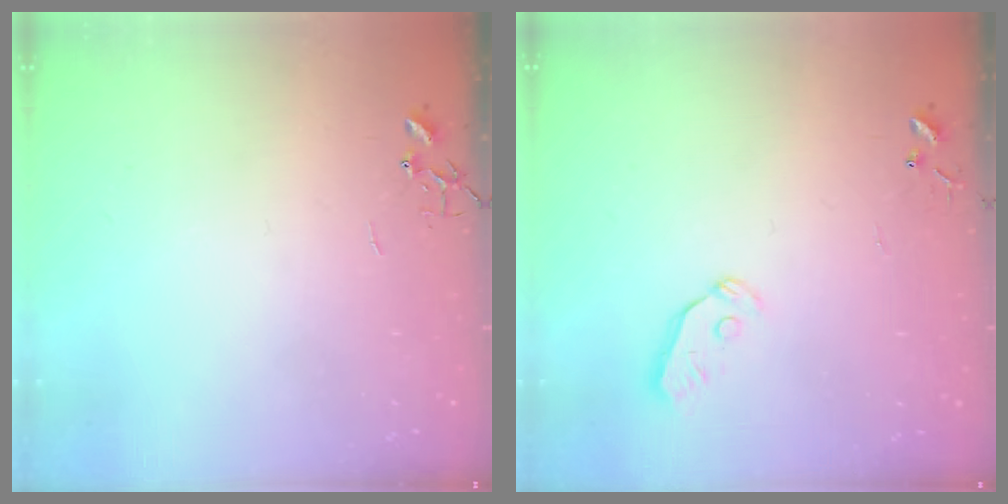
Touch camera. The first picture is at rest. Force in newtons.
{"total": 3.0, "press": 3.0, "slide": 0.3}